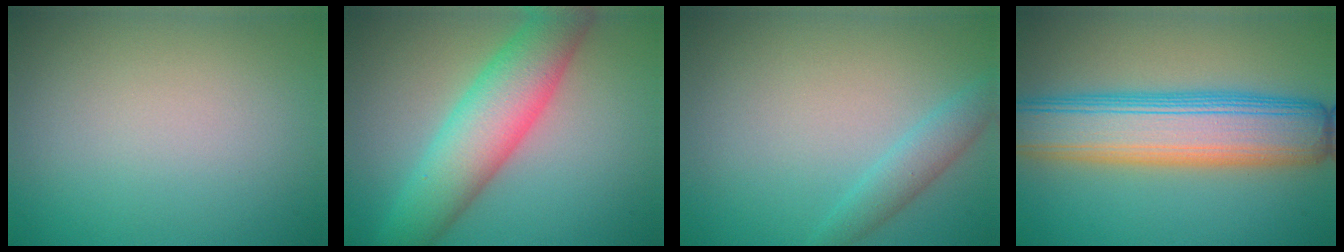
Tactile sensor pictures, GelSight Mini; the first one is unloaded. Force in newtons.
{"total": 8.1, "press": 8.1, "slide": 0.1}
{"total": 2.2, "press": 2.2, "slide": 0.1}
{"total": 9.7, "press": 9.7, "slide": 0.4}